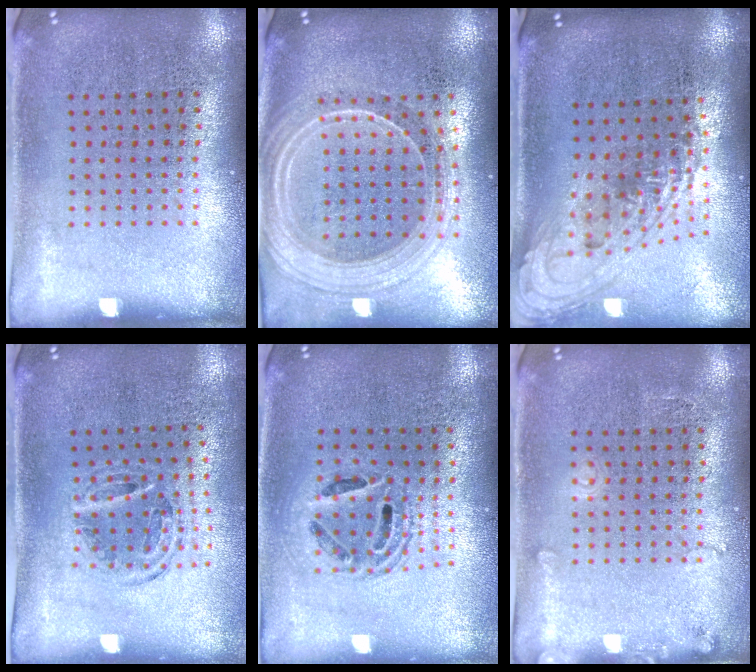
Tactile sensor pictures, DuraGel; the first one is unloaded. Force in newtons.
{"total": 2.2, "press": 1.9, "slide": 1.0}
{"total": 1.8, "press": 1.3, "slide": 1.2}
{"total": 1.1, "press": 1.0, "slide": 0.2}
{"total": 1.4, "press": 1.2, "slide": 0.6}
{"total": 1.3, "press": 1.3, "slide": 0.1}